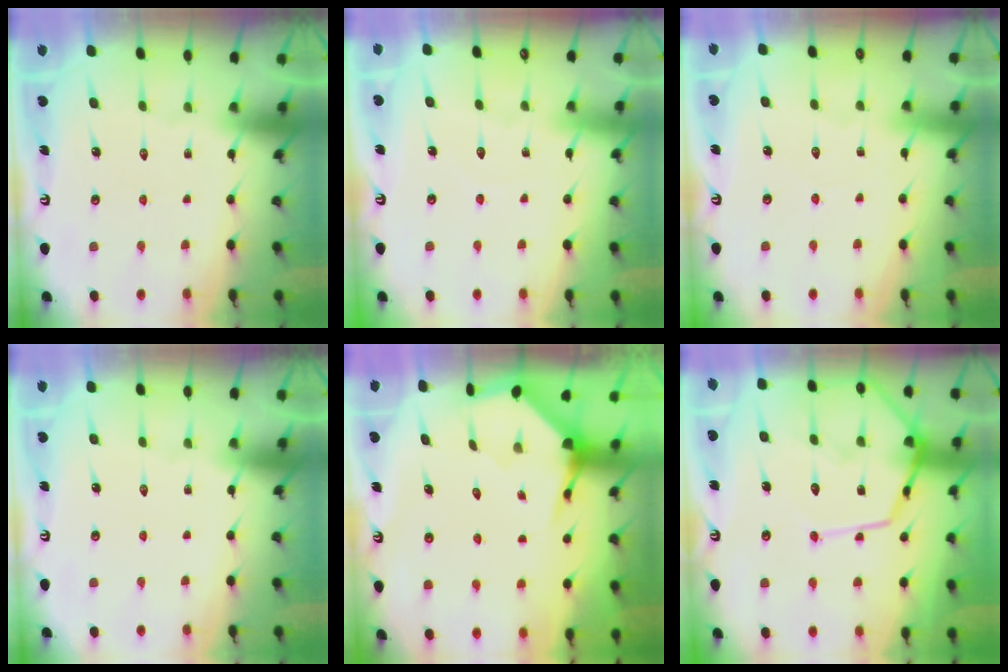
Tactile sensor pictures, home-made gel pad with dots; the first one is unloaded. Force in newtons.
{"total": 3.5, "press": 3.5, "slide": 0.3}
{"total": 2.8, "press": 2.8, "slide": 0.3}
{"total": 0.0}
{"total": 3.9, "press": 3.9, "slide": 0.4}
{"total": 15.7, "press": 15.6, "slide": 1.4}